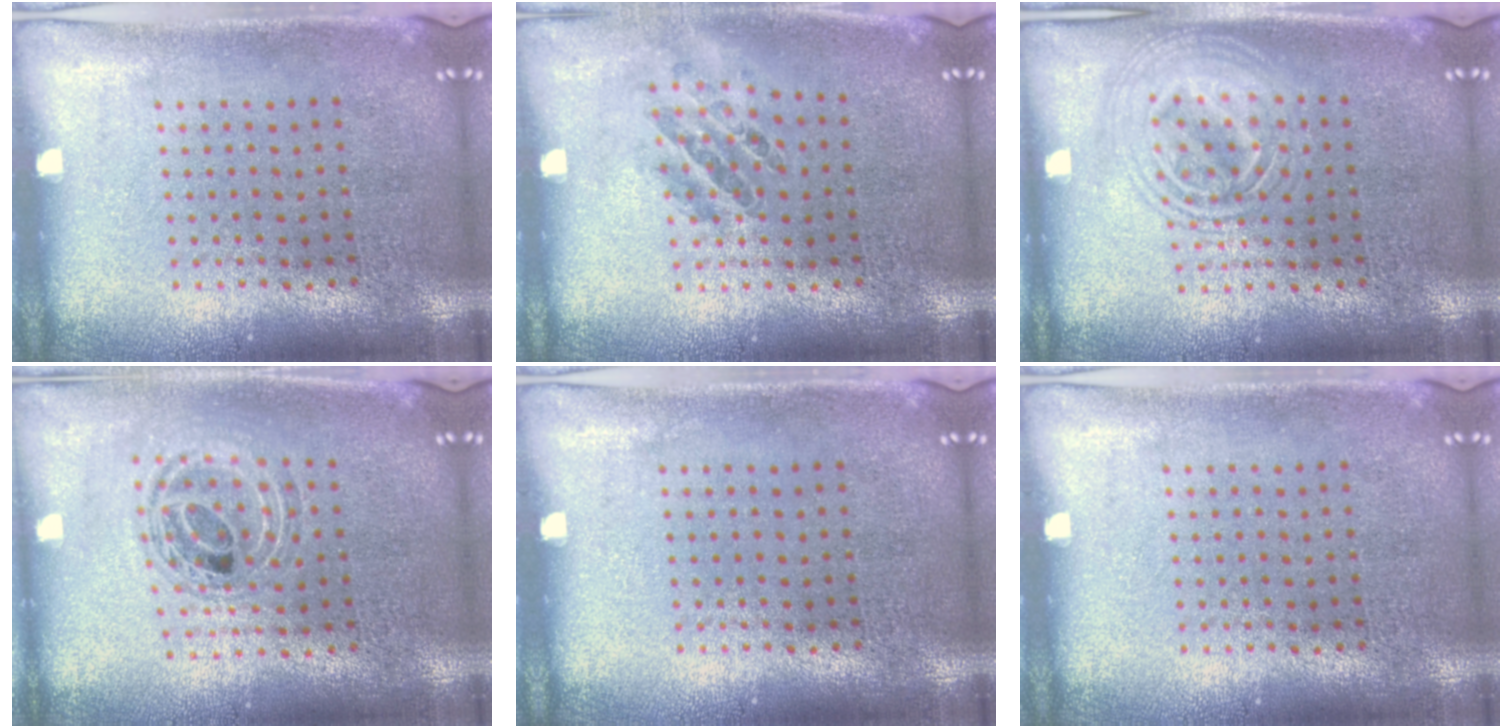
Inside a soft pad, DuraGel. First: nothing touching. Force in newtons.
{"total": 1.0, "press": 0.9, "slide": 0.3}
{"total": 1.7, "press": 1.7, "slide": 0.3}
{"total": 0.9, "press": 0.9, "slide": 0.1}
{"total": 0.0}
{"total": 0.0}